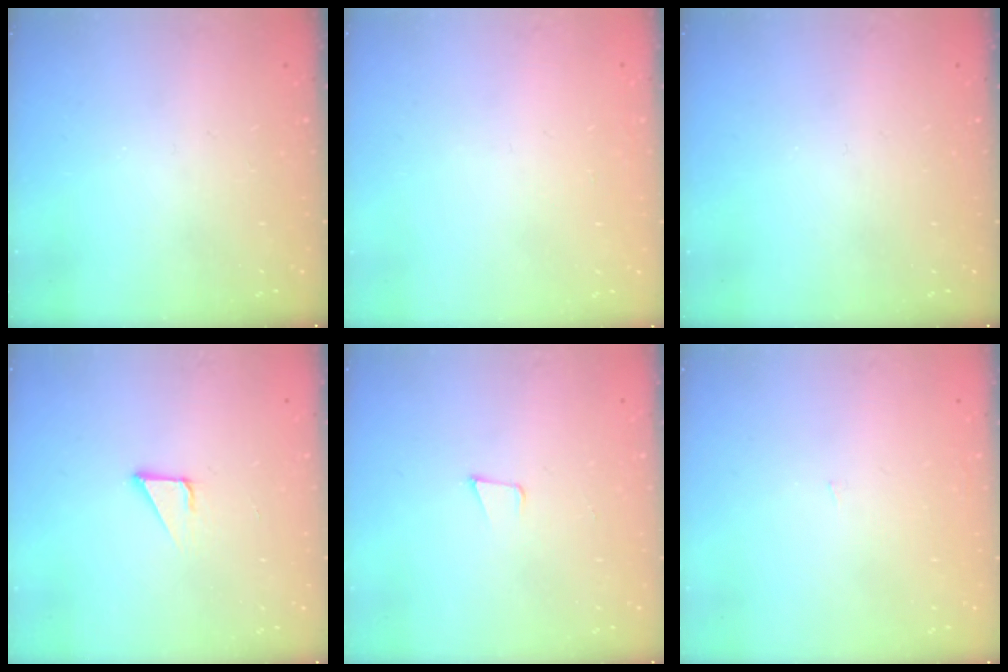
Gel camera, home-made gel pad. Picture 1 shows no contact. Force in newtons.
{"total": 0.9, "press": 0.9, "slide": 0.0}
{"total": 0.0}
{"total": 2.1, "press": 2.1, "slide": 0.0}
{"total": 3.6, "press": 2.4, "slide": 2.6}
{"total": 0.9, "press": 0.9, "slide": 0.0}